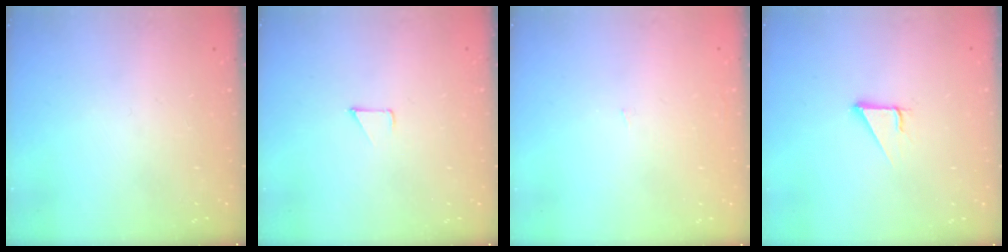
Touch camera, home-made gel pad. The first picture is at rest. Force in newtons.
{"total": 3.3, "press": 3.3, "slide": 0.3}
{"total": 0.9, "press": 0.9, "slide": 0.0}
{"total": 2.9, "press": 2.9, "slide": 0.1}